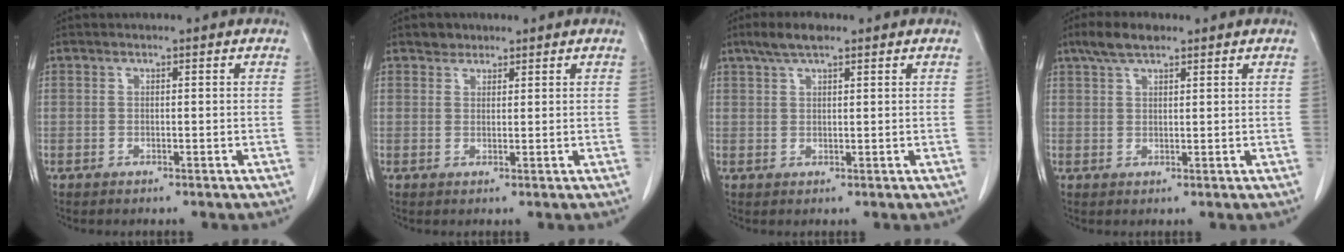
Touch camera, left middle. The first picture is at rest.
{"total": 1.8, "force": [1.4, 1.2, 0.1], "torque": [0.000, 0.002, 0.021]}
{"total": 4.1, "force": [2.9, 1.0, 2.7], "torque": [-0.059, 0.013, 0.056]}
{"total": 4.4, "force": [3.2, 1.4, 2.7], "torque": [-0.063, 0.014, 0.061]}